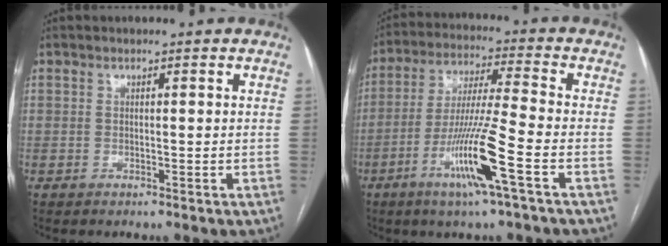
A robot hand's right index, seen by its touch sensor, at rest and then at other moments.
{"total": 12.1, "force": [-5.2, -0.9, 10.9], "torque": [-0.214, -0.015, -0.103]}